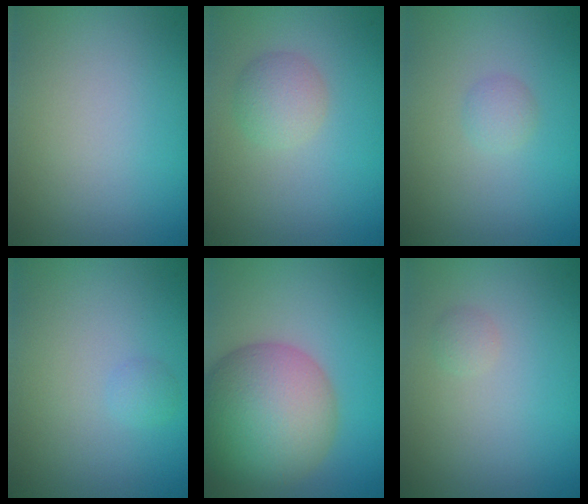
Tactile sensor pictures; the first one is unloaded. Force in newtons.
{"total": 2.3, "press": 2.3, "slide": 0.0}
{"total": 1.0, "press": 1.0, "slide": 0.0}
{"total": 0.8, "press": 0.8, "slide": 0.0}
{"total": 11.6, "press": 11.6, "slide": 0.6}
{"total": 0.7, "press": 0.7, "slide": 0.0}